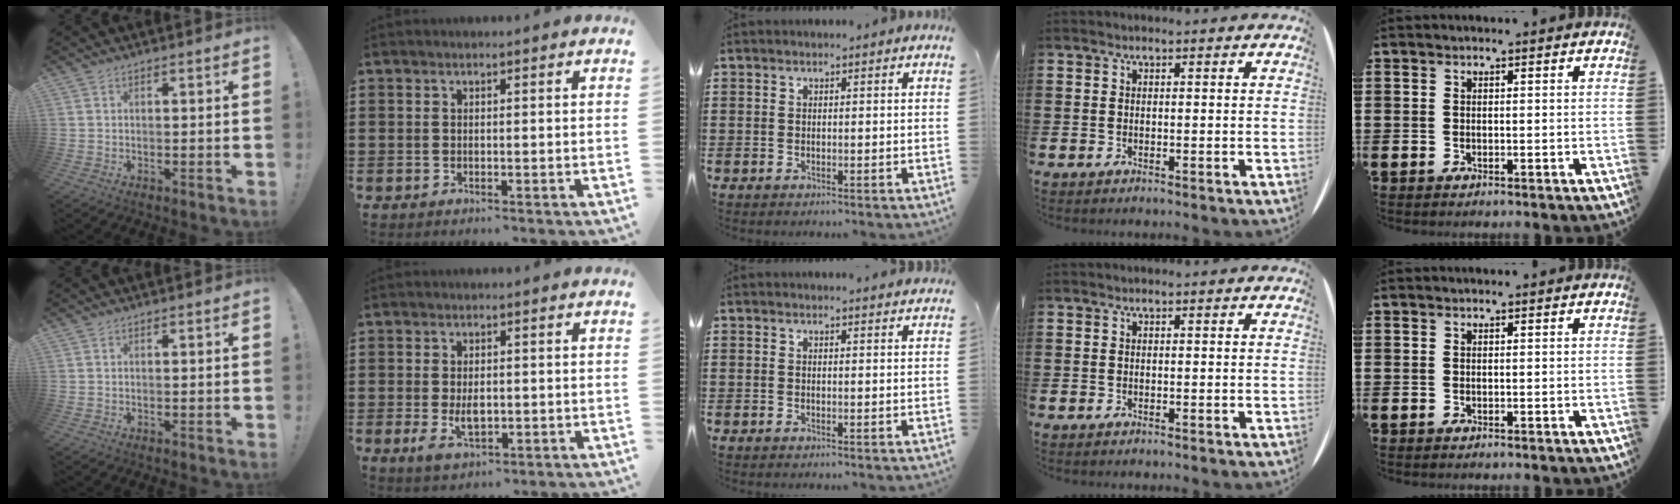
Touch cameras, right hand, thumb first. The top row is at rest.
{"index": {"total": 4.1, "force": [-0.5, 2.2, 3.4], "torque": [-0.061, -0.002, -0.011]}, "middle": {"total": 1.0, "force": [0.9, 0.0, 0.2], "torque": [0.002, -0.004, 0.016]}}